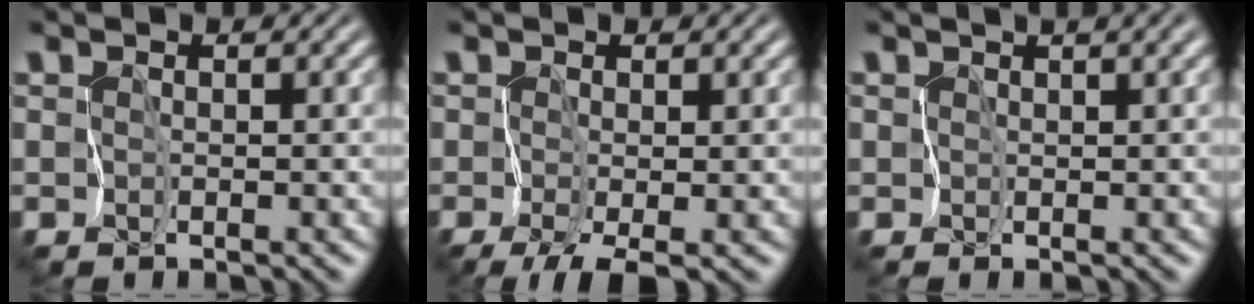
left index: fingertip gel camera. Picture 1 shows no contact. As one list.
[{"total": 2.9, "force": [-1.0, 1.0, 2.5], "torque": [-0.044, 0.000, -0.017]}, {"total": 3.0, "force": [1.8, 0.8, 2.3], "torque": [-0.030, 0.012, 0.028]}]